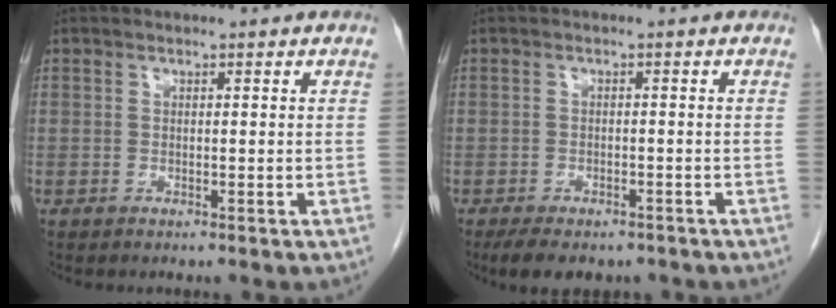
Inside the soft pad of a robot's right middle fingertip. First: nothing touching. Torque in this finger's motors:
{"motor_torque": [0.82, -0.57, 0.06, 0.02]}